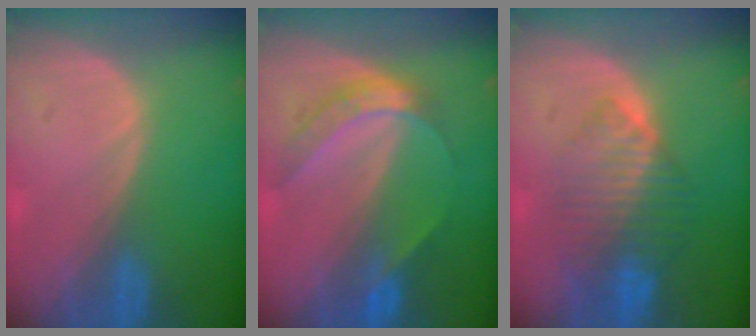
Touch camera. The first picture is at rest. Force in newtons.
{"total": 6.3, "press": 5.3, "slide": 3.3}
{"total": 7.9, "press": 7.3, "slide": 2.9}